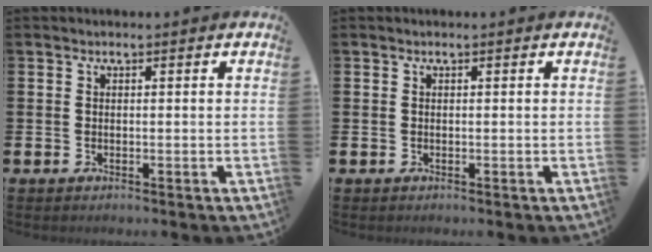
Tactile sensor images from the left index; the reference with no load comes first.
{"total": 0.0}